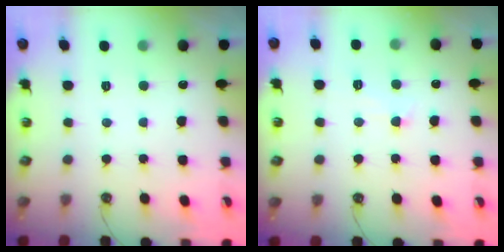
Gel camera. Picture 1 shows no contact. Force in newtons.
{"total": 1.7, "press": 1.6, "slide": 0.7}